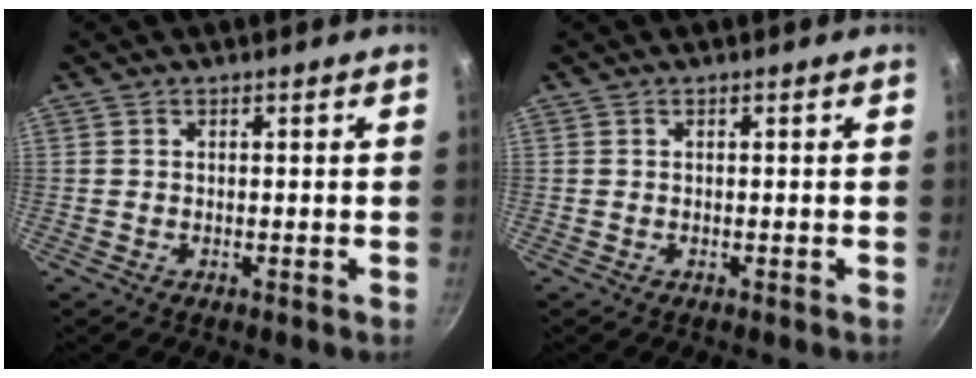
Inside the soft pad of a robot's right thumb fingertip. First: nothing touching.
{"total": 0.0}